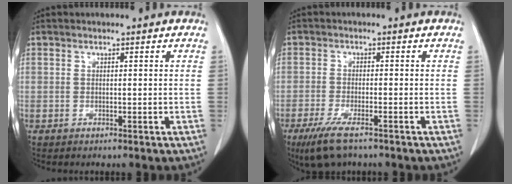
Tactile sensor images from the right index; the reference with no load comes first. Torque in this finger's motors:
{"motor_torque": [0.50, -0.45, 0.27, 0.09]}